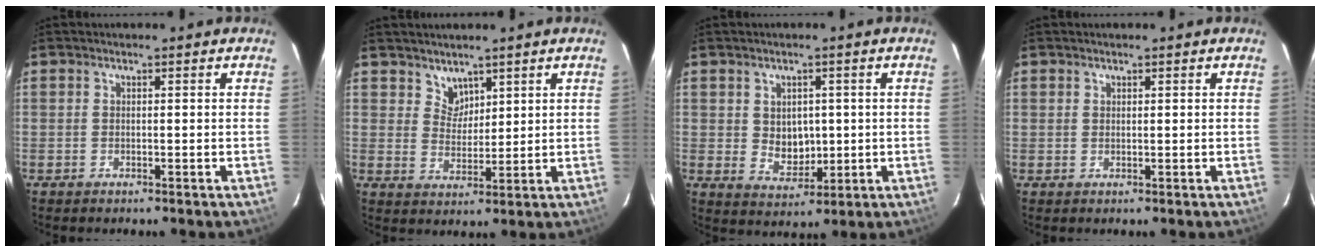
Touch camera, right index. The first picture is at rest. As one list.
[{"total": 3.8, "force": [2.9, 2.4, 0.3], "torque": [0.004, 0.006, 0.055]}, {"total": 5.5, "force": [0.6, 4.5, 3.0], "torque": [-0.051, 0.002, 0.023]}, {"total": 0.7, "force": [0.2, 0.7, -0.1], "torque": [0.004, 0.003, 0.002]}]